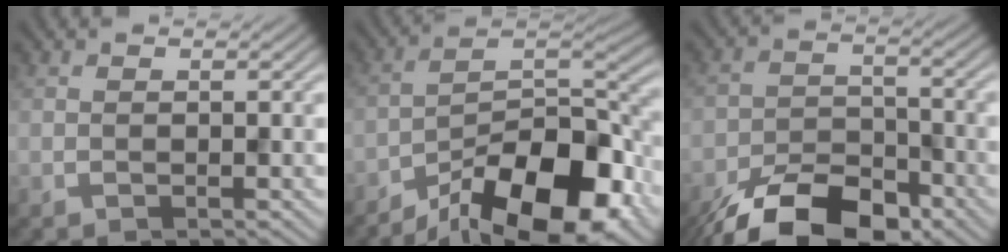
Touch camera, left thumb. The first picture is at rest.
{"total": 16.5, "force": [-11.0, 6.2, 10.6], "torque": [-0.181, -0.009, -0.184]}
{"total": 12.5, "force": [-9.1, 5.6, 6.4], "torque": [-0.117, -0.025, -0.156]}